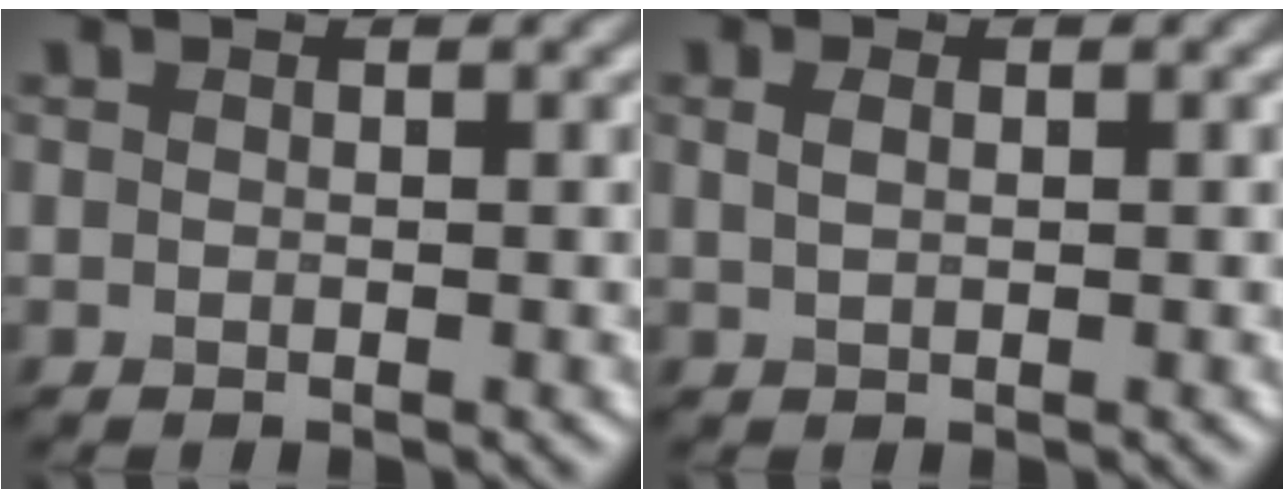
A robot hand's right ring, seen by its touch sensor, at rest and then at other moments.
{"total": 1.0, "force": [0.3, 0.5, 0.8], "torque": [-0.016, 0.000, 0.010]}